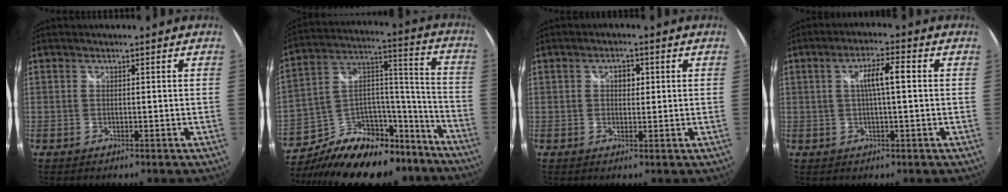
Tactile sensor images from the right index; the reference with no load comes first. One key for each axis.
{"total": 24.0, "fx": -17.4, "fy": 12.5, "fz": 10.9, "tx": -0.197, "ty": 0.075, "tz": -0.241}
{"total": 2.5, "fx": 0.5, "fy": 1.7, "fz": 1.7, "tx": -0.023, "ty": 0.007, "tz": 0.007}
{"total": 5.3, "fx": 0.7, "fy": 0.4, "fz": 5.3, "tx": -0.095, "ty": 0.007, "tz": 0.012}